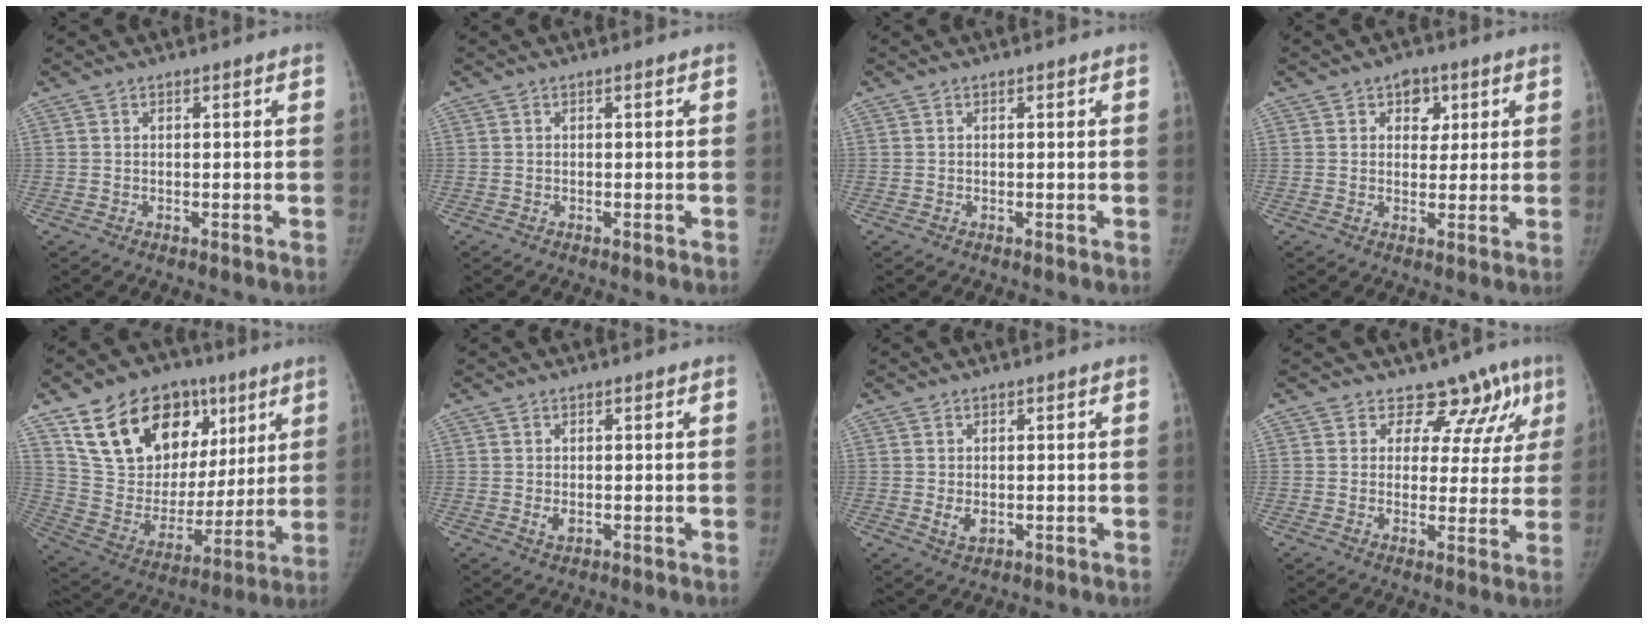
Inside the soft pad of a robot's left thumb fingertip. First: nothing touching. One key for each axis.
{"total": 0.0}
{"total": 0.0}
{"total": 4.9, "fx": 2.1, "fy": 3.7, "fz": 2.4, "tx": 0.000, "ty": -0.006, "tz": 0.026}
{"total": 25.7, "fx": 12.5, "fy": 16.9, "fz": 14.8, "tx": -0.205, "ty": -0.003, "tz": 0.227}
{"total": 1.5, "fx": 0.0, "fy": 1.0, "fz": 1.0, "tx": -0.015, "ty": -0.003, "tz": 0.003}
{"total": 2.5, "fx": -0.1, "fy": 1.8, "fz": 1.7, "tx": -0.024, "ty": -0.005, "tz": 0.004}
{"total": 9.6, "fx": 7.0, "fy": 6.3, "fz": 1.8, "tx": 0.032, "ty": -0.028, "tz": 0.065}